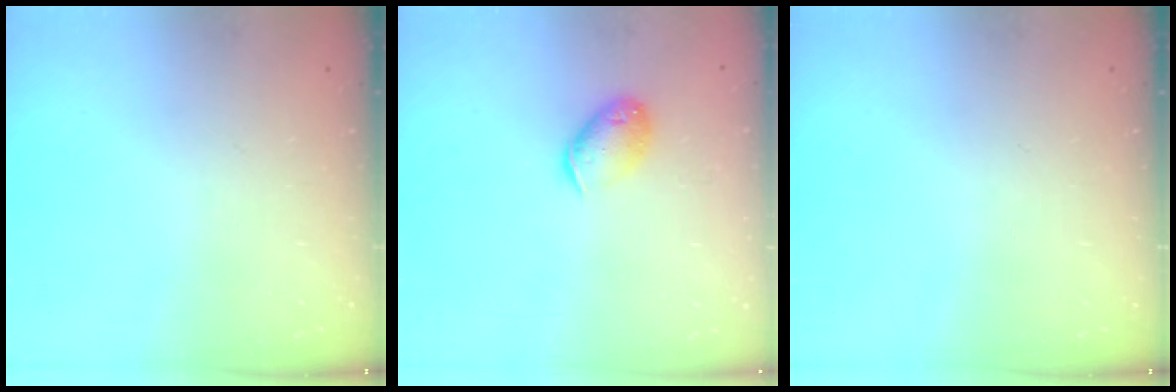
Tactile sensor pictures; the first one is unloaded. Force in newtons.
{"total": 10.7, "press": 10.6, "slide": 1.6}
{"total": 0.0}